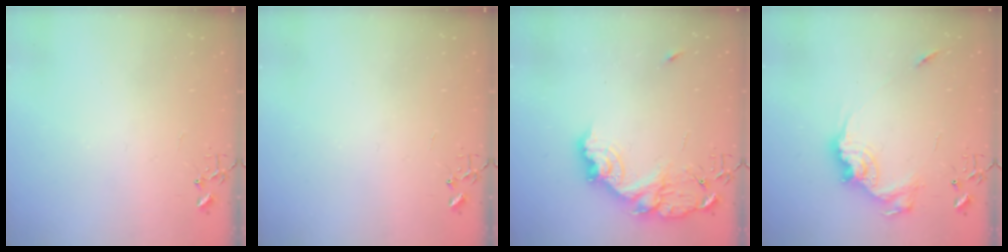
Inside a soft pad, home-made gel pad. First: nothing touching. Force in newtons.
{"total": 0.0}
{"total": 15.3, "press": 15.2, "slide": 1.1}
{"total": 14.8, "press": 14.8, "slide": 0.8}